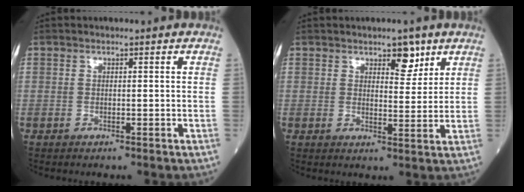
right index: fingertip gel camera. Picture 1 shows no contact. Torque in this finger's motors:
{"motor_torque": [0.11, 0.13, 0.03, 0.01]}